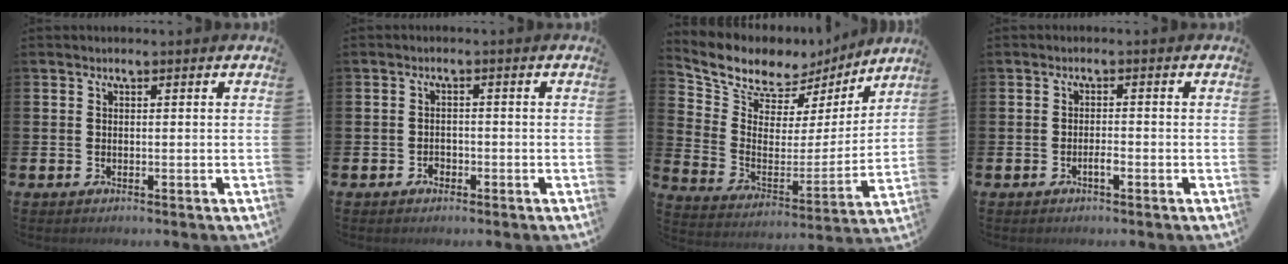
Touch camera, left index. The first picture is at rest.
{"total": 1.4, "force": [-0.8, 1.1, 0.3], "torque": [-0.007, 0.001, -0.018]}
{"total": 8.2, "force": [7.3, 3.7, 0.7], "torque": [-0.059, -0.059, 0.127]}
{"total": 1.4, "force": [-0.9, 0.3, 1.0], "torque": [-0.014, -0.003, -0.018]}